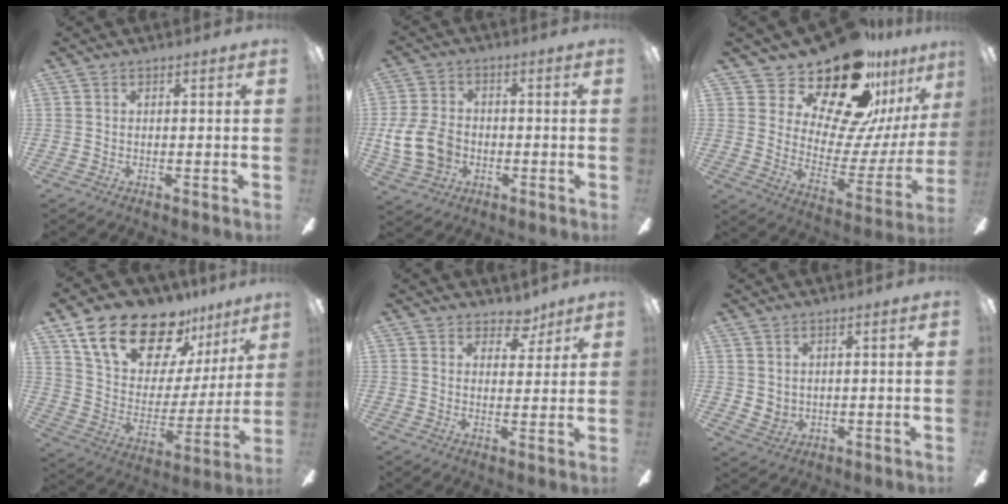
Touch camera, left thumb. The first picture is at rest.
{"total": 11.8, "force": [-2.2, 8.9, 7.4], "torque": [-0.163, 0.018, -0.038]}
{"total": 24.3, "force": [19.8, 8.7, 11.2], "torque": [-0.178, -0.146, 0.344]}
{"total": 21.0, "force": [15.6, 9.9, 10.0], "torque": [-0.177, -0.103, 0.280]}
{"total": 5.4, "force": [4.1, 3.2, 1.5], "torque": [-0.011, -0.022, 0.071]}
{"total": 3.2, "force": [2.2, 2.3, 0.3], "torque": [-0.013, -0.008, 0.042]}